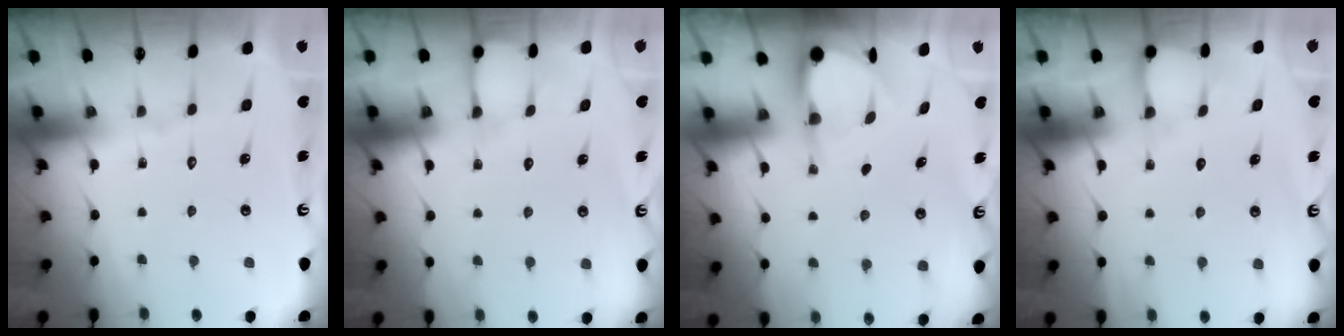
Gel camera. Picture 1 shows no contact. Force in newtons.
{"total": 4.9, "press": 4.9, "slide": 0.5}
{"total": 3.9, "press": 3.9, "slide": 0.3}
{"total": 4.2, "press": 4.1, "slide": 0.4}